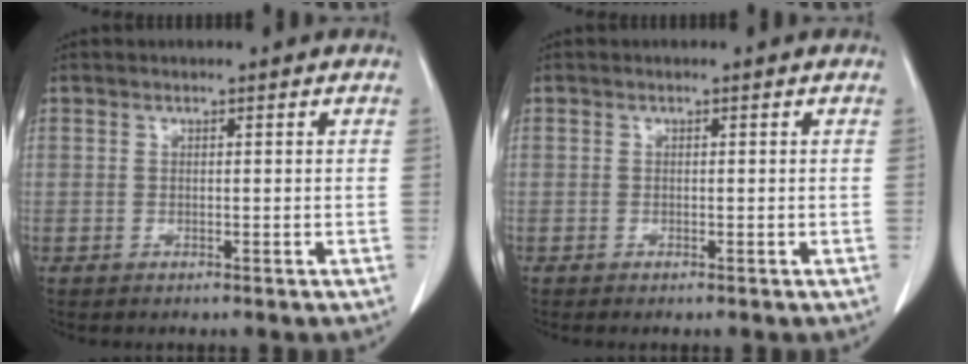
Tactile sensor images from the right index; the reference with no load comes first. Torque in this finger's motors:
{"motor_torque": [0.00, -0.29, -0.06, -0.03]}